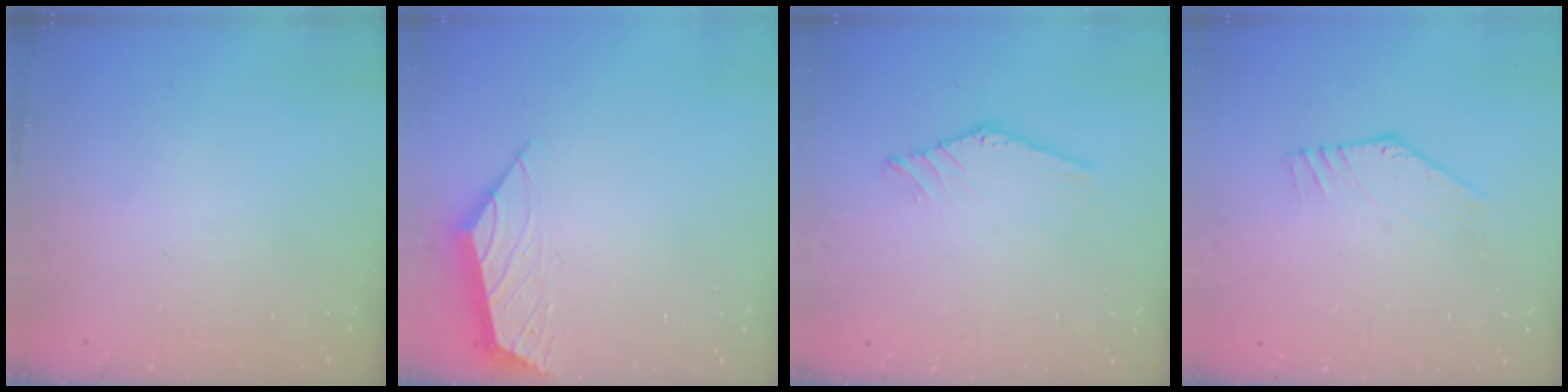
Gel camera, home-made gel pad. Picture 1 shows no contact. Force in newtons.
{"total": 2.0, "press": 2.0, "slide": 0.5}
{"total": 0.0}
{"total": 3.7, "press": 3.7, "slide": 0.2}